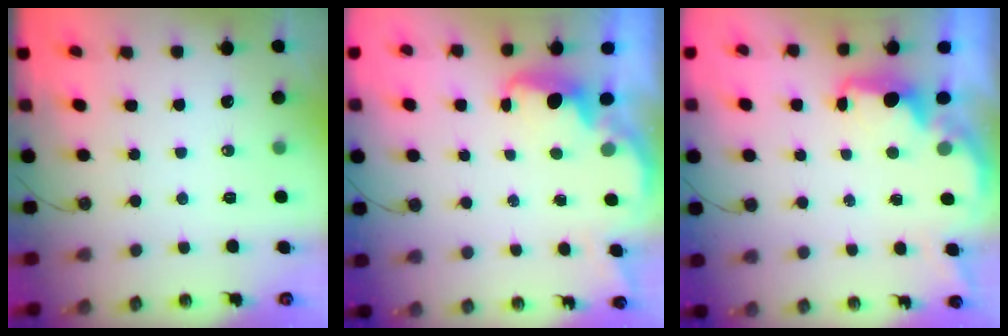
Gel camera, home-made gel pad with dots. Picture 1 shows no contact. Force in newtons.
{"total": 1.7, "press": 1.6, "slide": 0.6}
{"total": 2.0, "press": 1.8, "slide": 0.8}